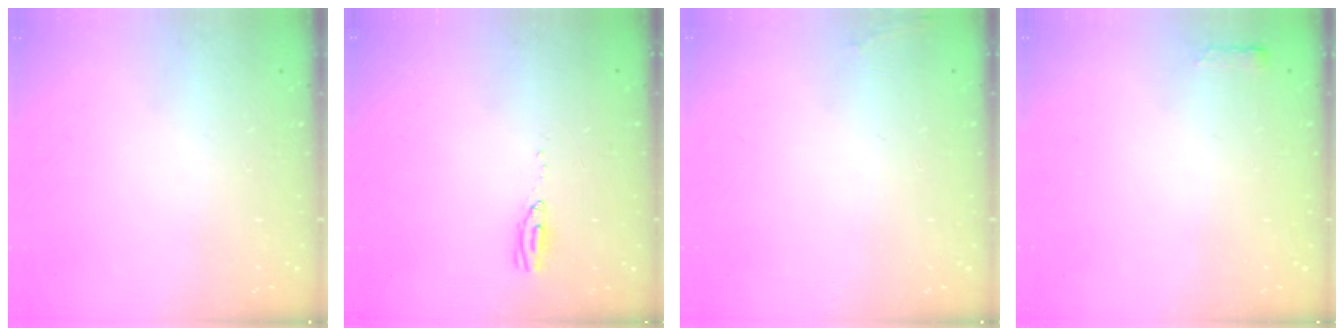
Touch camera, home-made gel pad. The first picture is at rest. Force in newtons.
{"total": 3.7, "press": 3.4, "slide": 1.4}
{"total": 7.0, "press": 4.6, "slide": 5.3}
{"total": 2.4, "press": 2.4, "slide": 0.4}